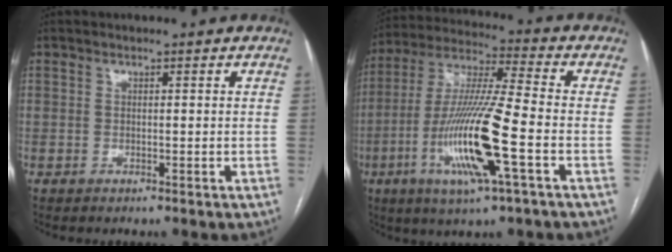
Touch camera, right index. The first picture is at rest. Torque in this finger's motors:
{"motor_torque": [2.14, 0.00, 1.05, 0.21]}